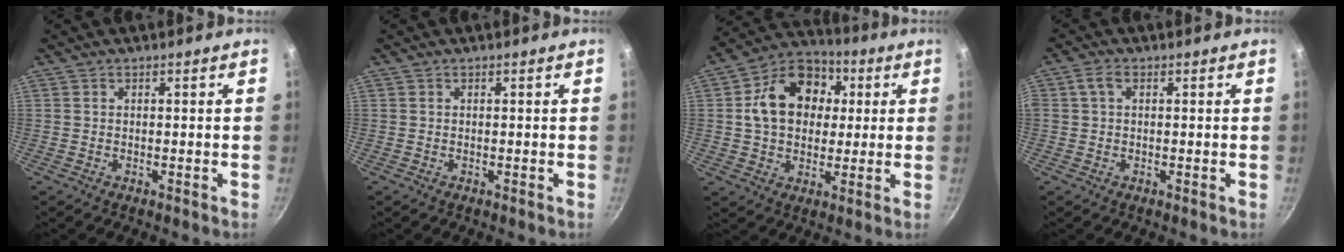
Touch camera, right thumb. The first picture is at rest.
{"total": 0.0}
{"total": 16.0, "force": [2.9, 12.4, 9.7], "torque": [-0.132, 0.023, 0.034]}
{"total": 2.5, "force": [0.6, 1.6, 1.9], "torque": [-0.037, 0.009, 0.011]}